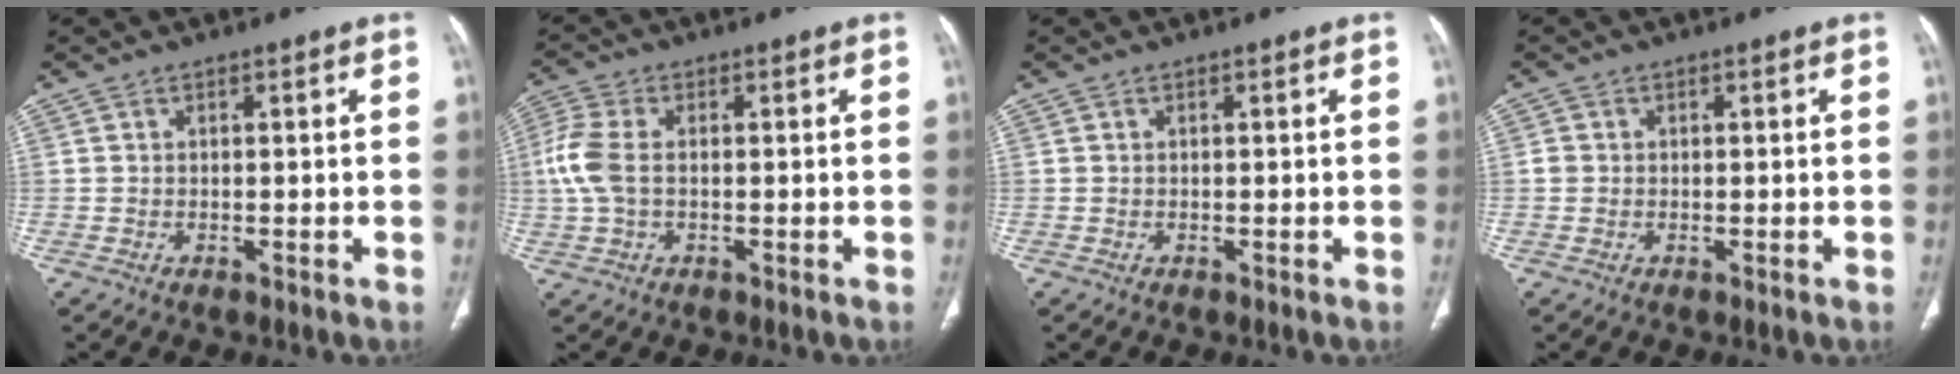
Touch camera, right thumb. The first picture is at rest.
{"total": 6.6, "force": [0.0, 3.9, 5.3], "torque": [-0.146, 0.014, -0.001]}
{"total": 0.0}
{"total": 1.2, "force": [0.0, 1.1, 0.4], "torque": [-0.003, 0.003, 0.002]}